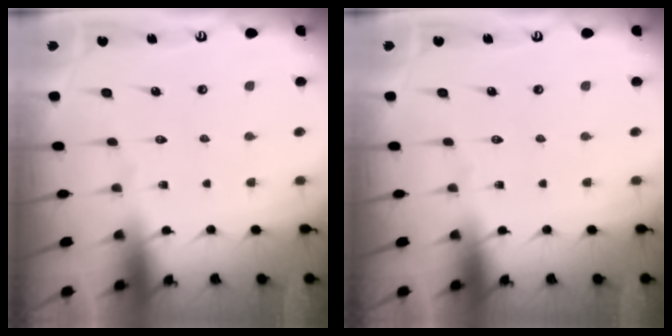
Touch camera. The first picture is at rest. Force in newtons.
{"total": 0.0}